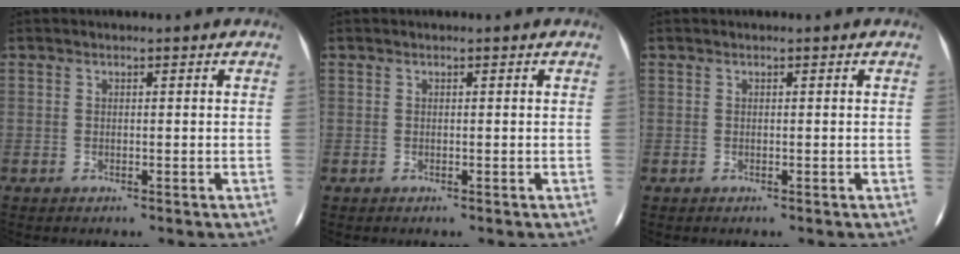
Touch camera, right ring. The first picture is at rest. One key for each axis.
{"total": 0.0}
{"total": 0.0}